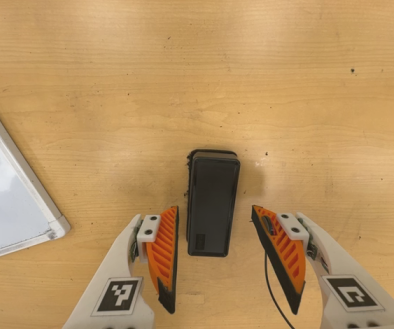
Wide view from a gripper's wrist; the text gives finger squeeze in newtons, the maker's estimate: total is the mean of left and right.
{"total": 0.0}